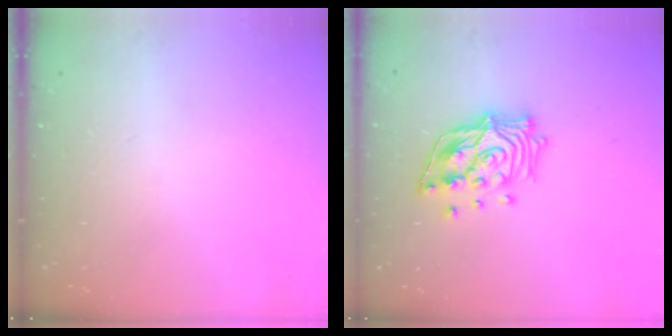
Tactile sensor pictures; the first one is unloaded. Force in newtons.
{"total": 16.0, "press": 15.9, "slide": 2.3}